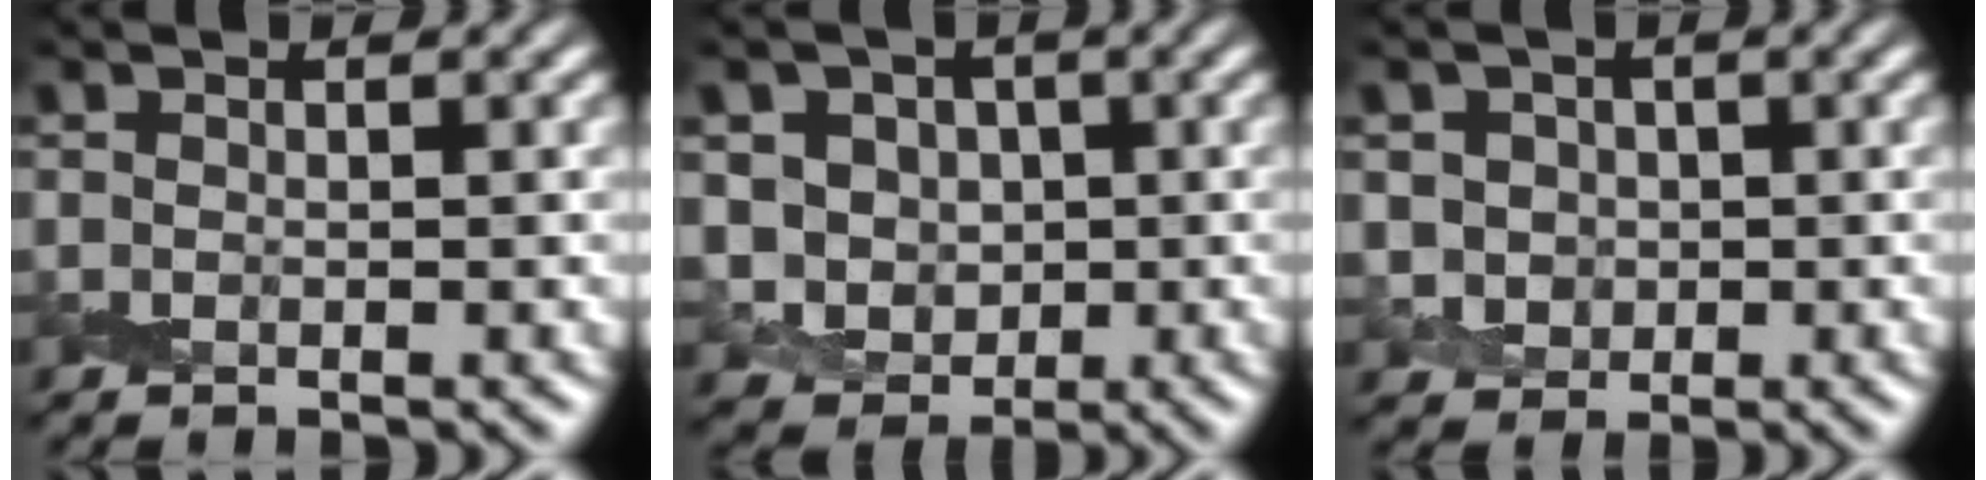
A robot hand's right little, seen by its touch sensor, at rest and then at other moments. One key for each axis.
{"total": 4.4, "fx": 0.1, "fy": 3.9, "fz": 1.9, "tx": -0.037, "ty": -0.004, "tz": -0.005}
{"total": 2.4, "fx": 0.1, "fy": 2.3, "fz": 0.8, "tx": -0.011, "ty": -0.003, "tz": 0.009}